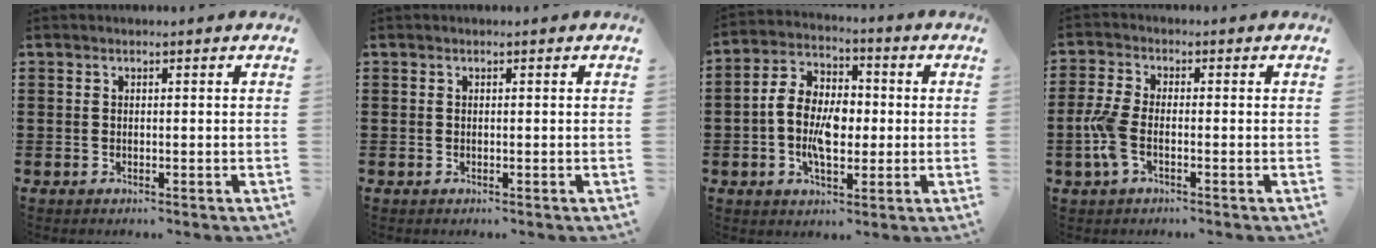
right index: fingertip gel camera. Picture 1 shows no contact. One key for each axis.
{"total": 0.0}
{"total": 8.6, "fx": -1.0, "fy": 5.4, "fz": 6.6, "tx": -0.154, "ty": 0.012, "tz": -0.024}
{"total": 4.9, "fx": -1.4, "fy": 2.1, "fz": 4.2, "tx": -0.100, "ty": -0.002, "tz": -0.031}